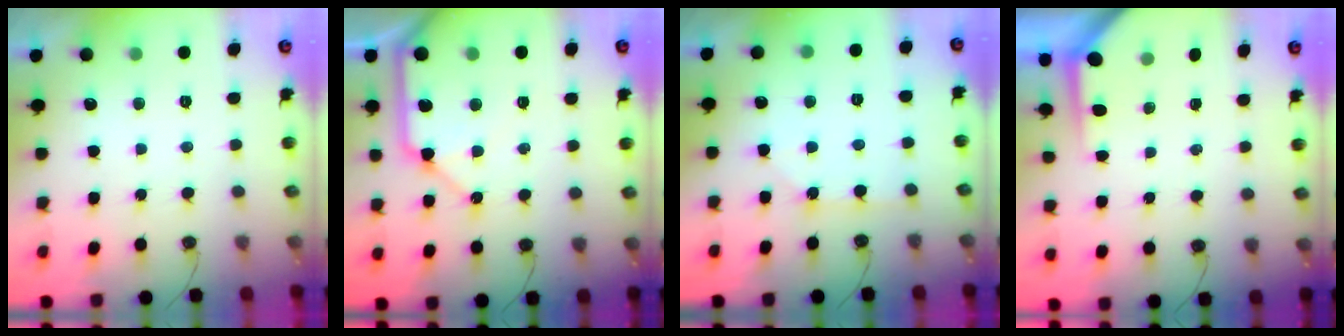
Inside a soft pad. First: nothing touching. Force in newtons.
{"total": 12.3, "press": 12.3, "slide": 1.4}
{"total": 5.4, "press": 5.3, "slide": 0.7}
{"total": 3.8, "press": 3.7, "slide": 0.4}